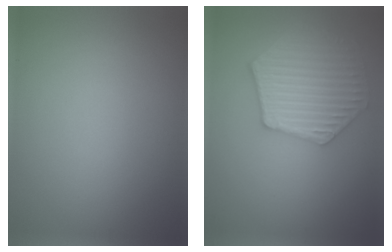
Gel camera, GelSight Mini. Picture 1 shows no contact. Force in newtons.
{"total": 5.7, "press": 5.1, "slide": 2.6}